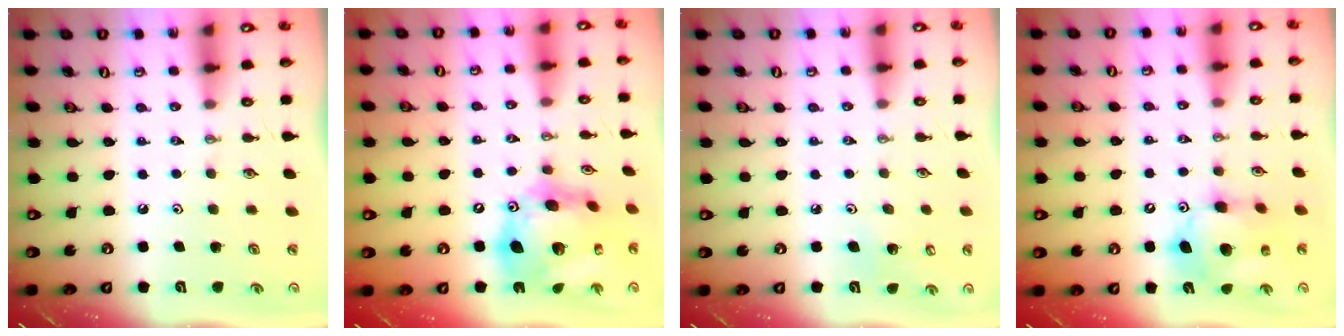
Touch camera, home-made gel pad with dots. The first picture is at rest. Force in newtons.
{"total": 22.0, "press": 21.8, "slide": 2.5}
{"total": 4.8, "press": 4.6, "slide": 1.3}
{"total": 11.9, "press": 11.8, "slide": 1.4}